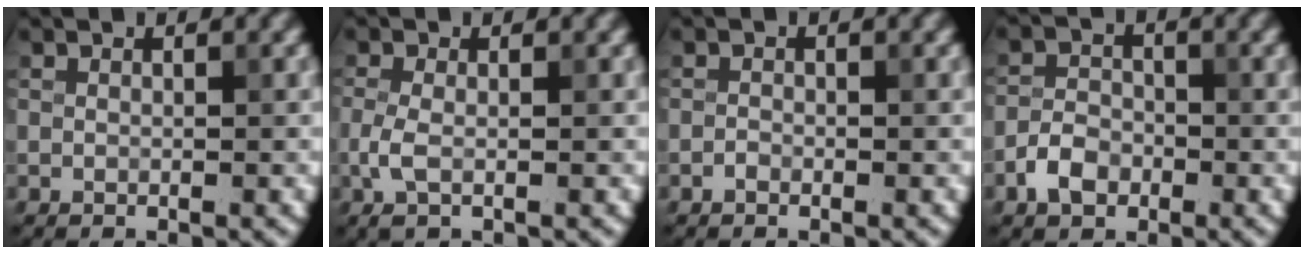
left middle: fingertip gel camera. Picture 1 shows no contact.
{"total": 1.8, "force": [-0.4, 0.7, 1.6], "torque": [-0.040, -0.002, -0.013]}
{"total": 0.5, "force": [-0.4, 0.3, 0.2], "torque": [-0.002, 0.000, -0.009]}
{"total": 2.9, "force": [-1.5, 2.0, 1.5], "torque": [-0.025, 0.006, -0.034]}